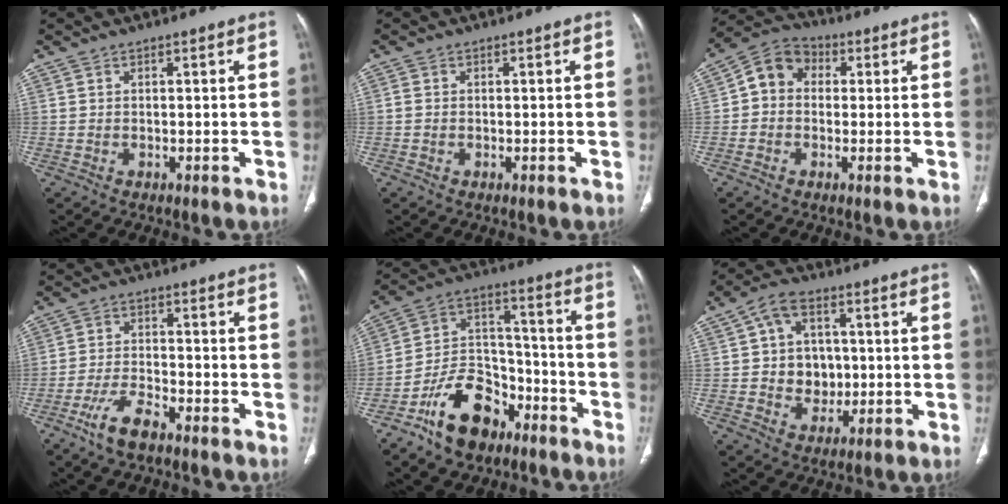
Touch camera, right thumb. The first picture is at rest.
{"total": 0.7, "force": [-0.1, 0.5, 0.4], "torque": [-0.007, 0.001, -0.003]}
{"total": 7.7, "force": [0.5, 6.5, 4.1], "torque": [-0.051, 0.024, -0.008]}
{"total": 6.3, "force": [-4.4, 2.0, 4.1], "torque": [-0.088, 0.019, -0.085]}
{"total": 15.0, "force": [-9.3, 9.1, 7.4], "torque": [-0.092, 0.082, -0.166]}
{"total": 9.8, "force": [0.7, 7.9, 5.7], "torque": [-0.056, 0.003, 0.010]}